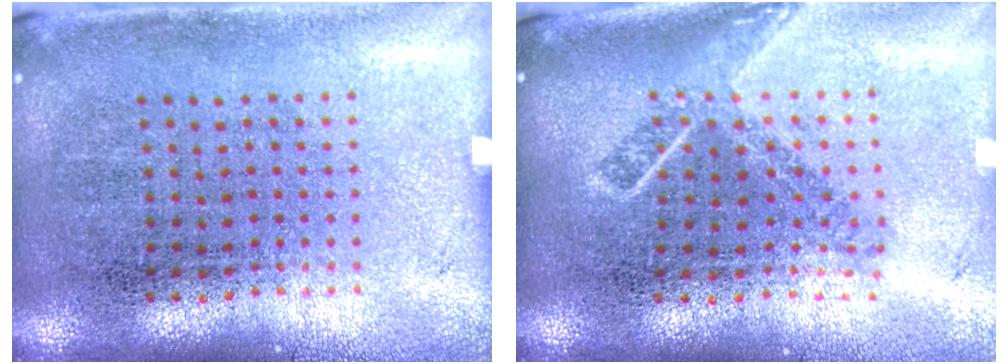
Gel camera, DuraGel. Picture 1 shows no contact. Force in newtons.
{"total": 1.8, "press": 1.3, "slide": 1.2}